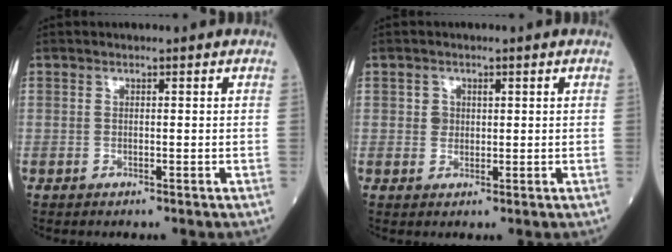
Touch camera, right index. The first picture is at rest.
{"total": 1.8, "force": [0.4, 1.6, 0.6], "torque": [-0.009, 0.000, 0.006]}